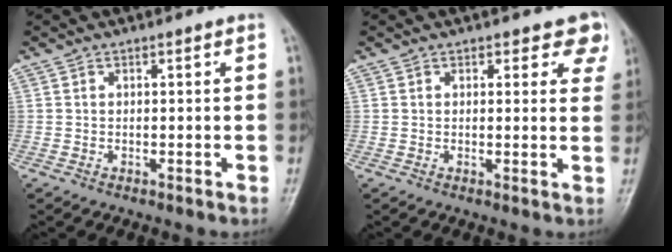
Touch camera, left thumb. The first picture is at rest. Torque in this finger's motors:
{"motor_torque": [-0.12, 0.07, -0.18, -0.13, 0.07]}